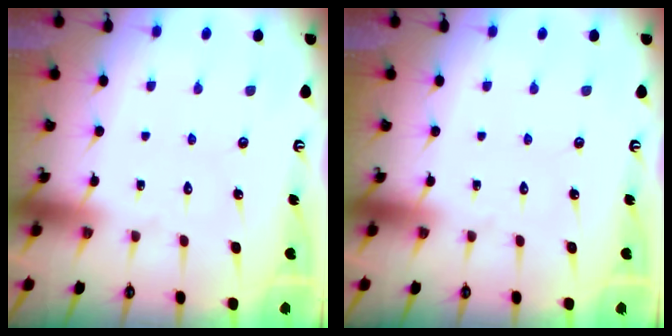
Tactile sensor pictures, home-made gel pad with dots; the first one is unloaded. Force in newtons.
{"total": 0.0}